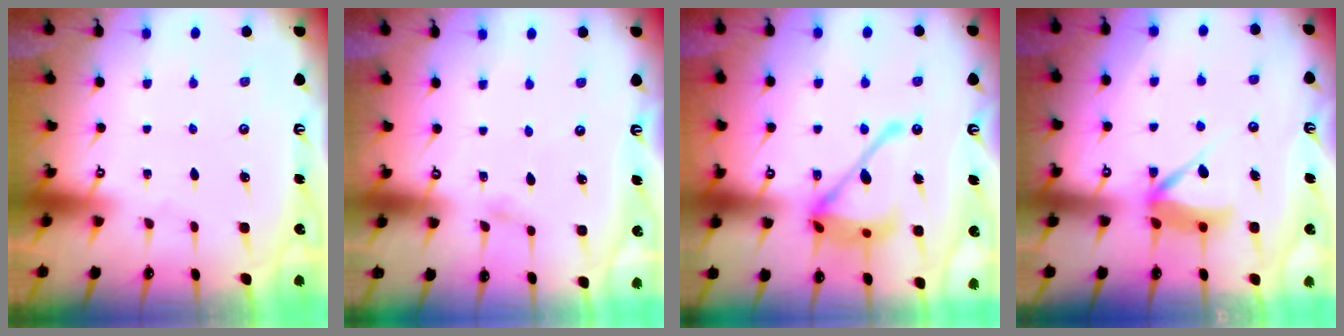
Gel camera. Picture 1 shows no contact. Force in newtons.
{"total": 2.9, "press": 2.9, "slide": 0.3}
{"total": 17.8, "press": 17.7, "slide": 1.7}
{"total": 7.9, "press": 7.9, "slide": 0.1}